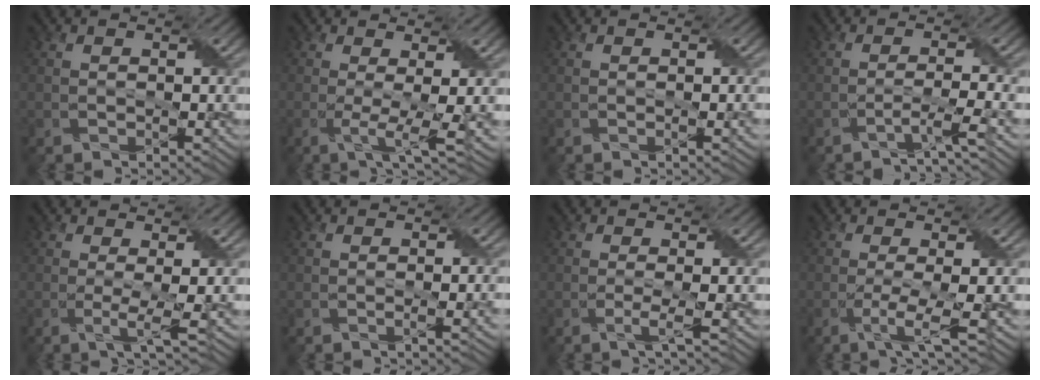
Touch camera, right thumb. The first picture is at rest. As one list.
[{"total": 4.9, "force": [-0.4, 1.0, 4.8], "torque": [-0.085, -0.003, -0.005]}, {"total": 1.5, "force": [0.0, 0.4, 1.4], "torque": [-0.018, 0.003, -0.002]}, {"total": 3.0, "force": [-1.9, 0.1, 2.3], "torque": [-0.042, 0.009, -0.048]}, {"total": 3.0, "force": [-0.1, 0.5, 3.0], "torque": [-0.057, -0.003, -0.005]}, {"total": 2.0, "force": [-0.1, 0.5, 1.9], "torque": [-0.024, 0.003, -0.006]}, {"total": 2.0, "force": [-0.2, 0.4, 2.0], "torque": [-0.036, -0.003, -0.011]}, {"total": 4.1, "force": [-1.1, 0.6, 3.9], "torque": [-0.069, 0.000, -0.024]}]